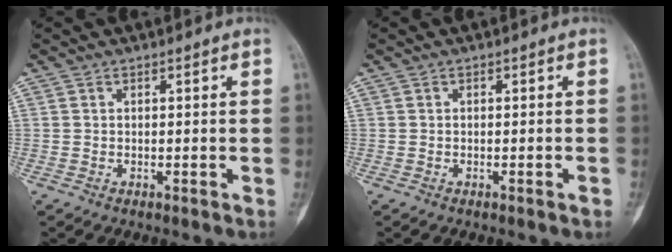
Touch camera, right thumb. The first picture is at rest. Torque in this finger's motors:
{"motor_torque": [0.12, 0.40, 0.18, 0.00, -0.03]}